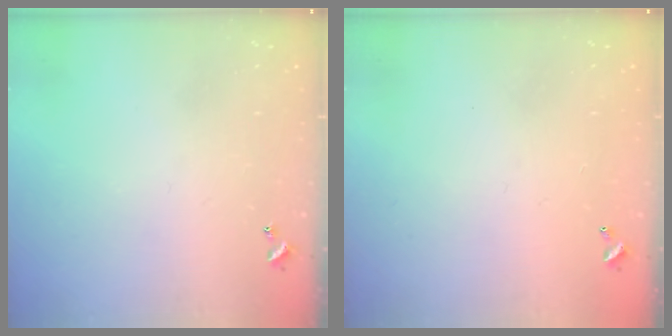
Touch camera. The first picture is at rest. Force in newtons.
{"total": 2.9, "press": 2.9, "slide": 0.1}